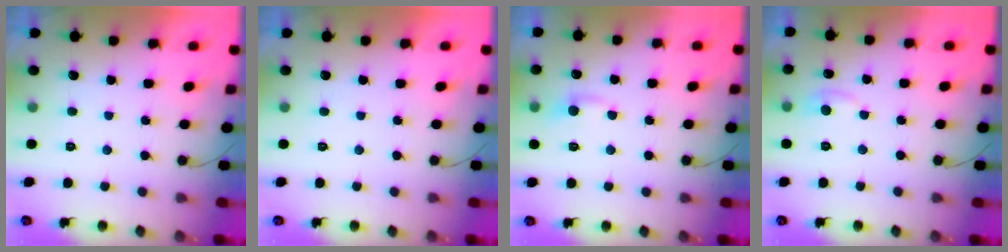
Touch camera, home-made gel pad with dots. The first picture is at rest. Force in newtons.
{"total": 0.0}
{"total": 4.6, "press": 4.6, "slide": 0.6}
{"total": 5.4, "press": 5.4, "slide": 0.7}